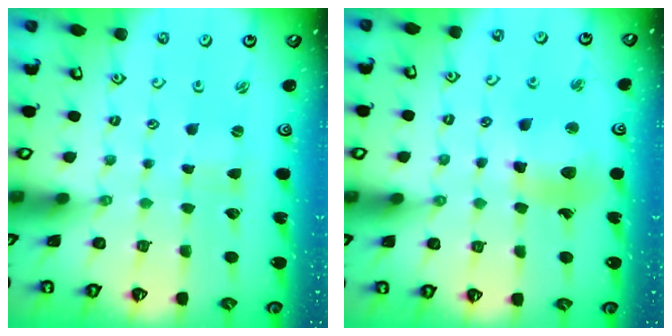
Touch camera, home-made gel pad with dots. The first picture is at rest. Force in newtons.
{"total": 11.1, "press": 11.1, "slide": 0.6}